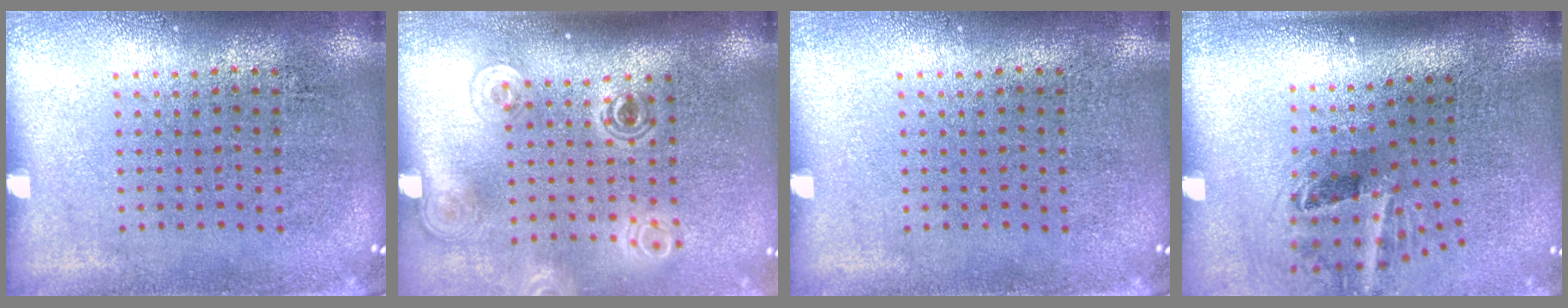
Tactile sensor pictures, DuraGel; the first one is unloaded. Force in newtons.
{"total": 1.8, "press": 1.4, "slide": 1.2}
{"total": 0.0}
{"total": 2.2, "press": 1.3, "slide": 1.7}